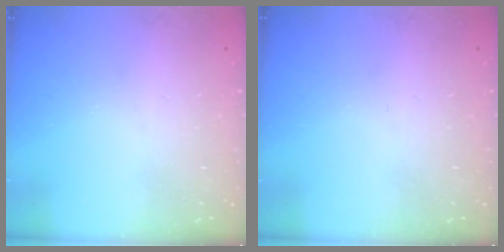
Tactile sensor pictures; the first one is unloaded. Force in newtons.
{"total": 0.0}